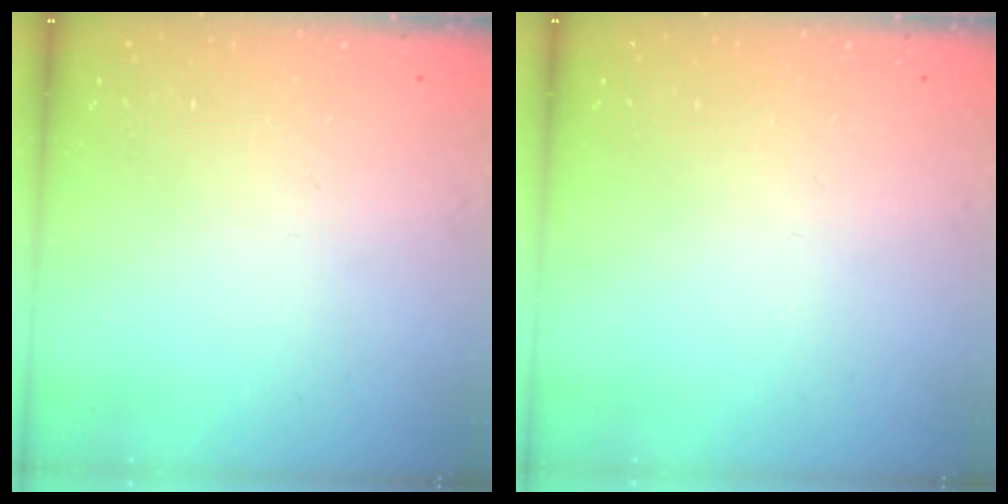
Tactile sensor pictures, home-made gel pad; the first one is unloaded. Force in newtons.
{"total": 0.0}